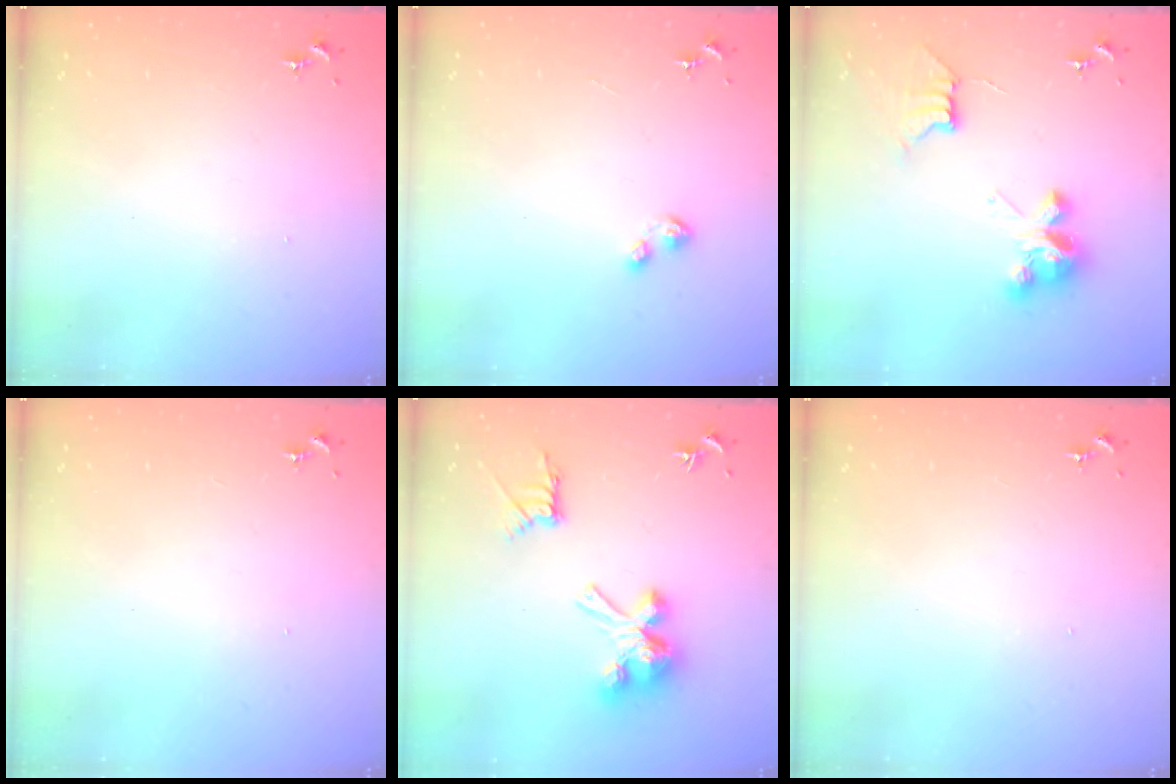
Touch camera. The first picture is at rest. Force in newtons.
{"total": 2.2, "press": 2.2, "slide": 0.2}
{"total": 9.5, "press": 9.5, "slide": 0.7}
{"total": 0.0}
{"total": 14.4, "press": 14.4, "slide": 0.9}
{"total": 0.0}